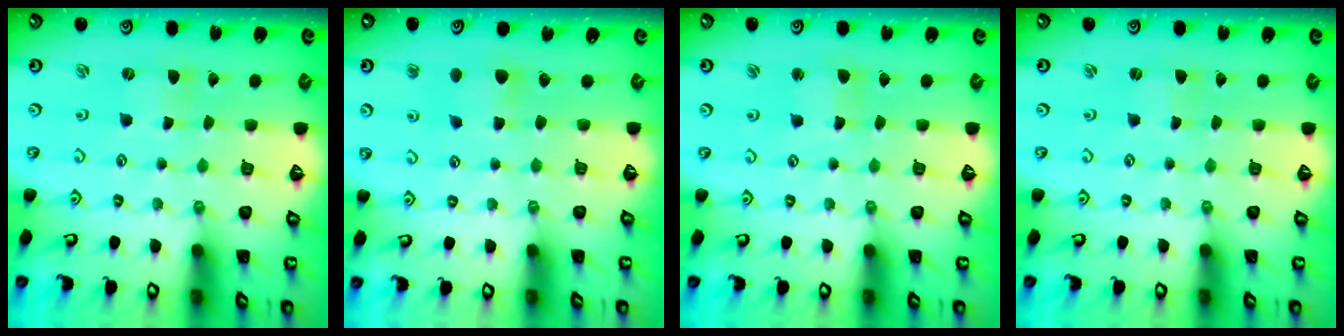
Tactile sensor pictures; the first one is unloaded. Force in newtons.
{"total": 5.3, "press": 5.2, "slide": 0.8}
{"total": 1.5, "press": 1.5, "slide": 0.2}
{"total": 0.0}